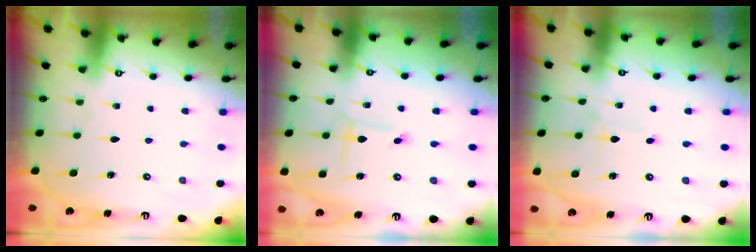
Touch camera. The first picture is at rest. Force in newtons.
{"total": 1.5, "press": 1.5, "slide": 0.1}
{"total": 1.4, "press": 1.4, "slide": 0.2}